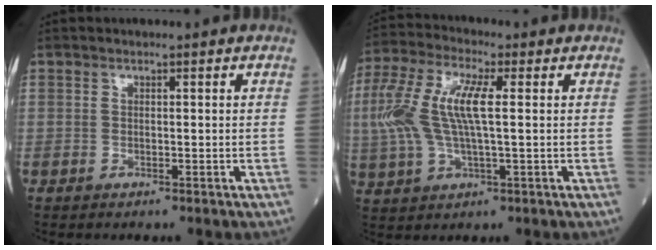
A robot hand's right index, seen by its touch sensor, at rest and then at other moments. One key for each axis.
{"total": 12.1, "fx": 1.4, "fy": 3.7, "fz": 11.5, "tx": -0.270, "ty": 0.018, "tz": 0.027}